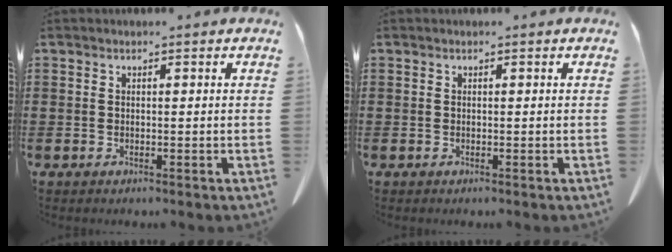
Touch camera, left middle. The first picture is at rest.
{"total": 0.0}